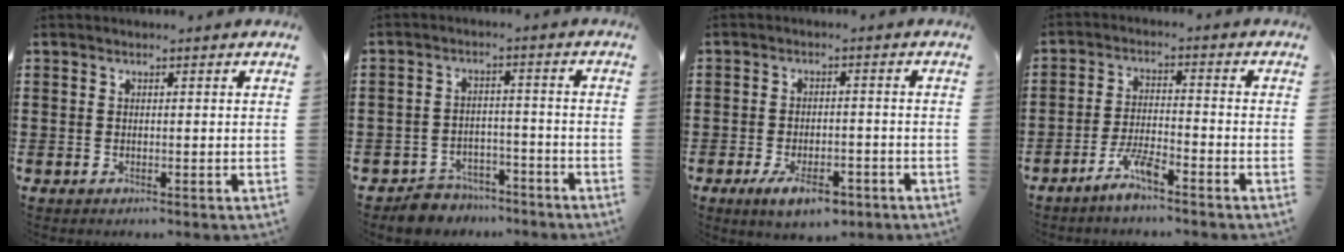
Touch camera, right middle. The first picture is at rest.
{"total": 4.9, "force": [-4.7, 1.3, -0.1], "torque": [-0.004, 0.010, -0.098]}
{"total": 5.4, "force": [-3.5, 2.1, 3.5], "torque": [-0.065, 0.004, -0.065]}
{"total": 5.1, "force": [-4.0, 0.6, 3.2], "torque": [-0.075, 0.000, -0.078]}